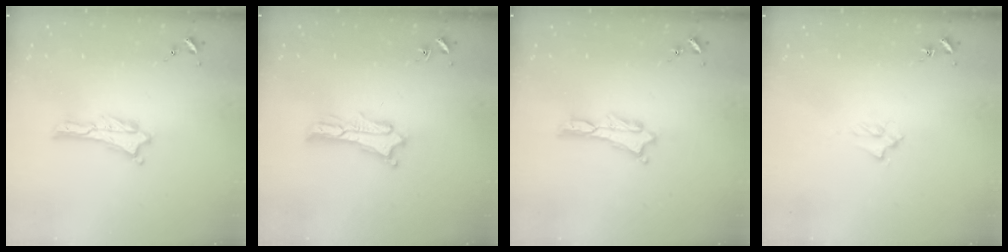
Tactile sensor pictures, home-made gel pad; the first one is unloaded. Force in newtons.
{"total": 2.5, "press": 2.5, "slide": 0.1}
{"total": 0.0}
{"total": 1.7, "press": 1.6, "slide": 0.3}